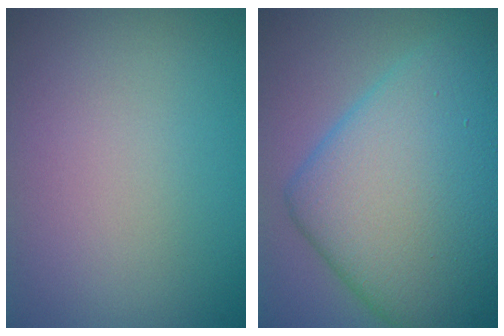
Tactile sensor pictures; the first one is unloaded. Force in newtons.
{"total": 14.0, "press": 14.0, "slide": 0.2}